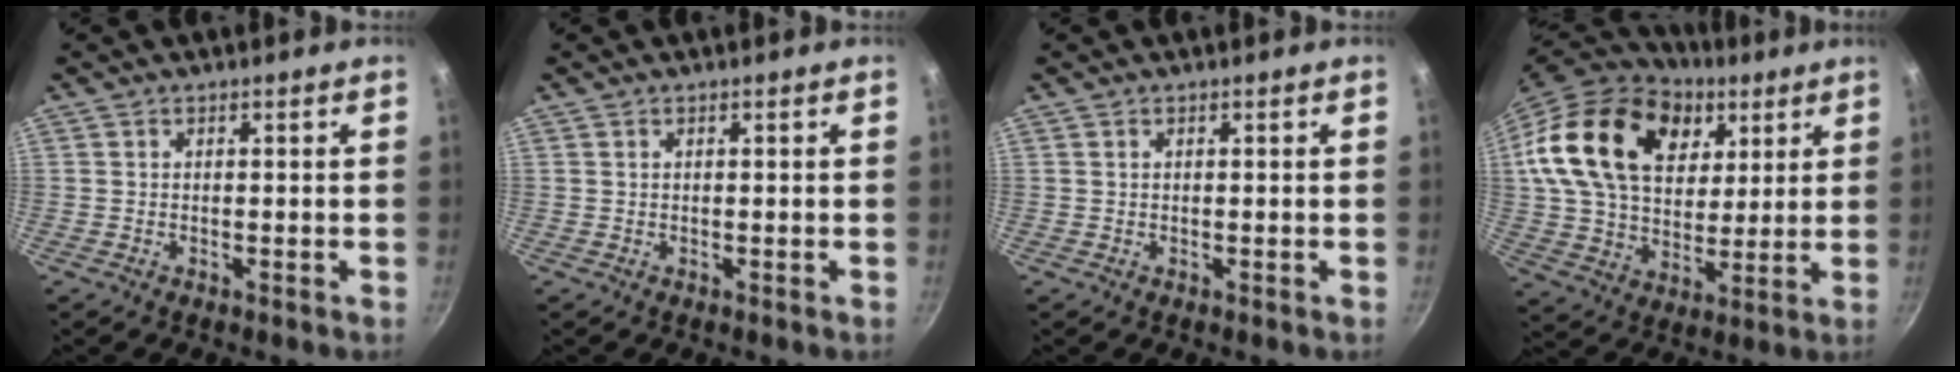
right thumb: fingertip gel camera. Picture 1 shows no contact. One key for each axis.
{"total": 0.0}
{"total": 0.0}
{"total": 26.4, "fx": 10.2, "fy": 18.0, "fz": 16.3, "tx": -0.274, "ty": -0.006, "tz": 0.177}